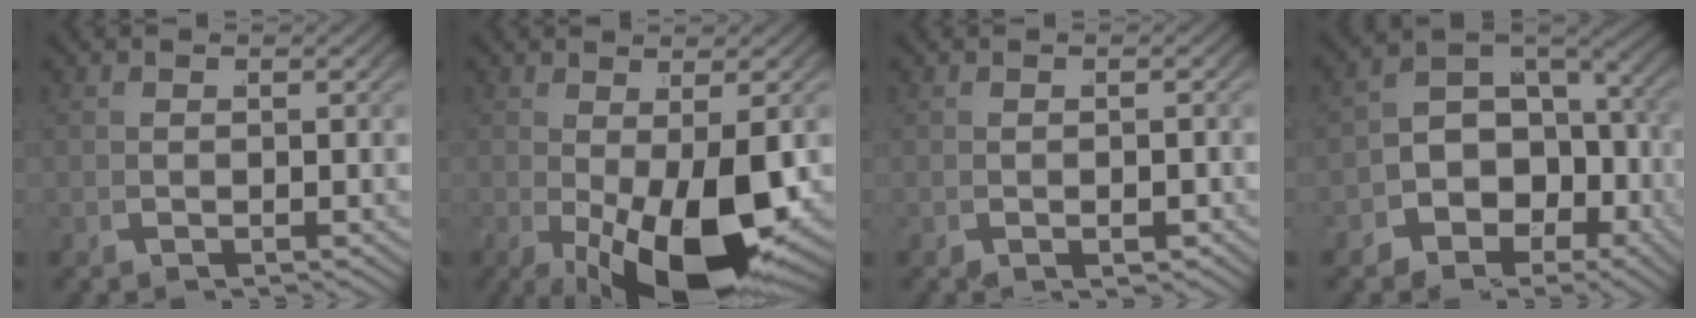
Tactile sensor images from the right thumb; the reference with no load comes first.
{"total": 10.5, "force": [-2.3, 4.6, 9.2], "torque": [-0.158, -0.034, -0.015]}
{"total": 0.7, "force": [-0.4, 0.4, 0.4], "torque": [-0.001, 0.002, -0.009]}
{"total": 9.1, "force": [-2.0, 7.4, 5.0], "torque": [-0.093, -0.026, -0.029]}